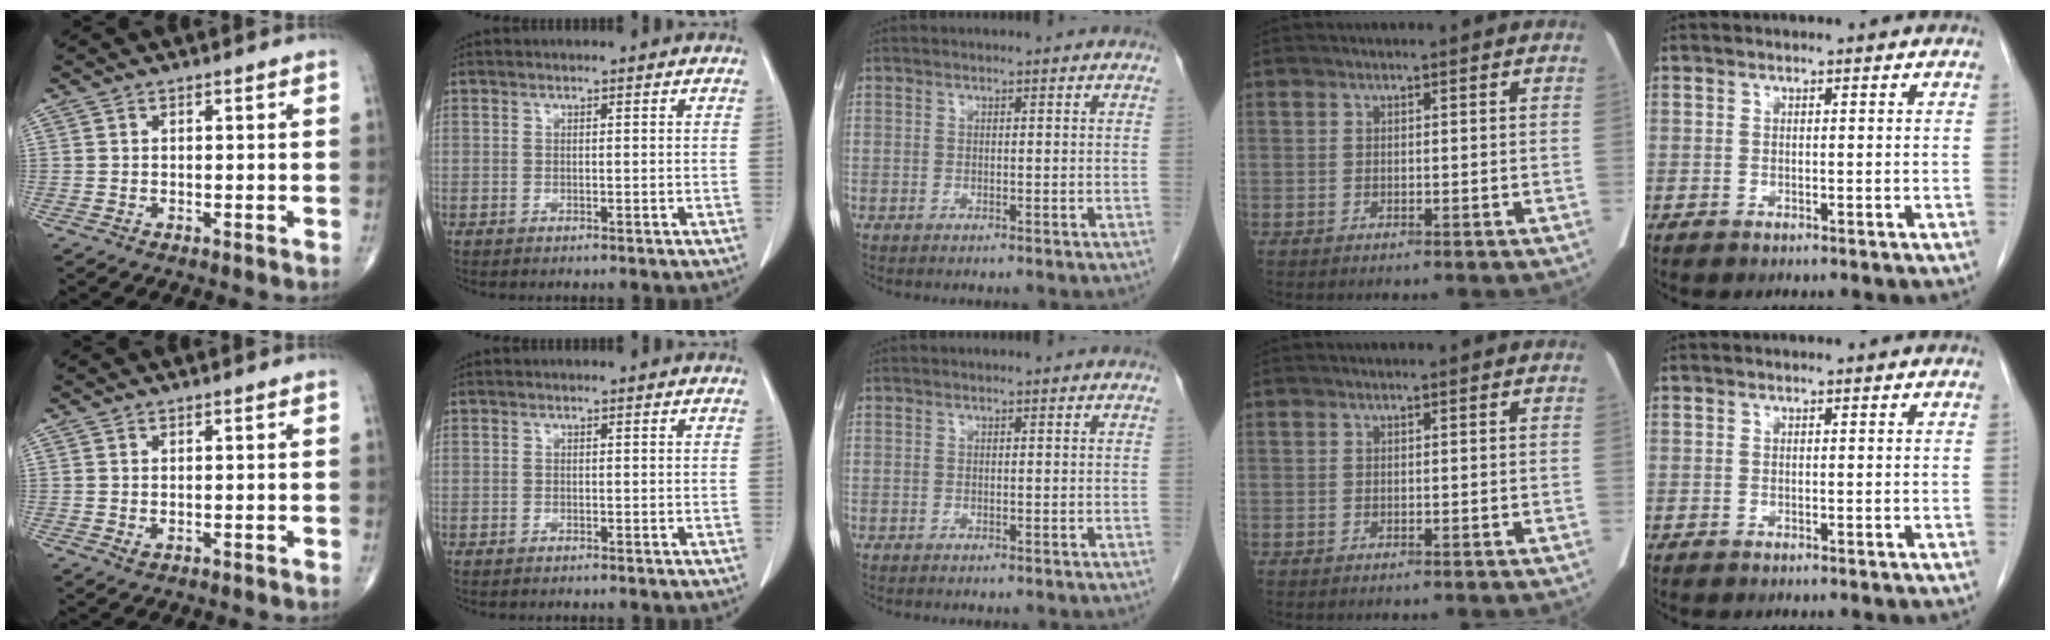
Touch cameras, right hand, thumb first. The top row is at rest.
{"thumb": {"total": 0.9, "force": [0.0, 0.5, 0.7], "torque": [-0.016, 0.001, 0.005]}}